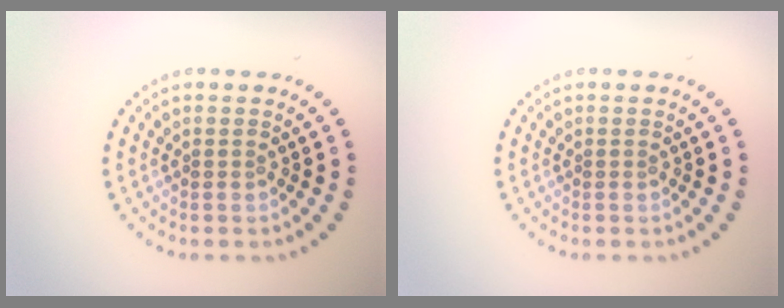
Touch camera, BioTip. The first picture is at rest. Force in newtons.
{"total": 0.0}